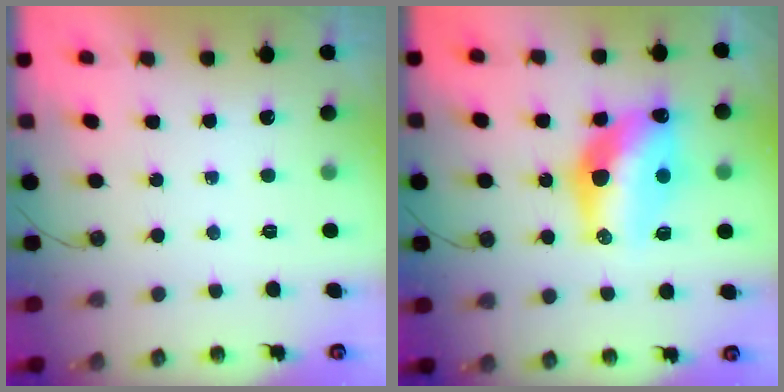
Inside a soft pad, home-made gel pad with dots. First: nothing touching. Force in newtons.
{"total": 15.9, "press": 15.5, "slide": 3.3}